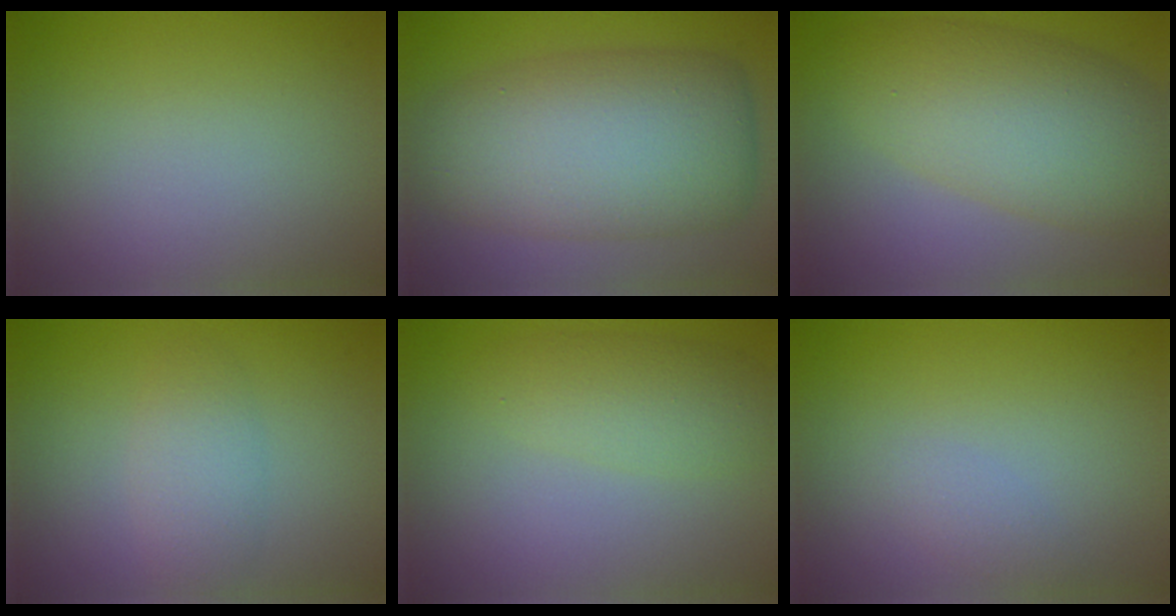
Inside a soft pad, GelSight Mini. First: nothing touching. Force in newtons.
{"total": 10.7, "press": 10.7, "slide": 0.4}
{"total": 8.7, "press": 8.6, "slide": 0.2}
{"total": 2.4, "press": 2.4, "slide": 0.1}
{"total": 3.2, "press": 3.2, "slide": 0.0}
{"total": 1.1, "press": 1.1, "slide": 0.0}